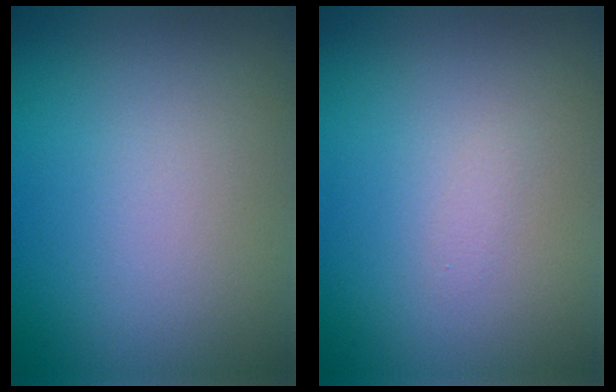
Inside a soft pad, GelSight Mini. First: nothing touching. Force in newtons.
{"total": 0.5, "press": 0.5, "slide": 0.0}